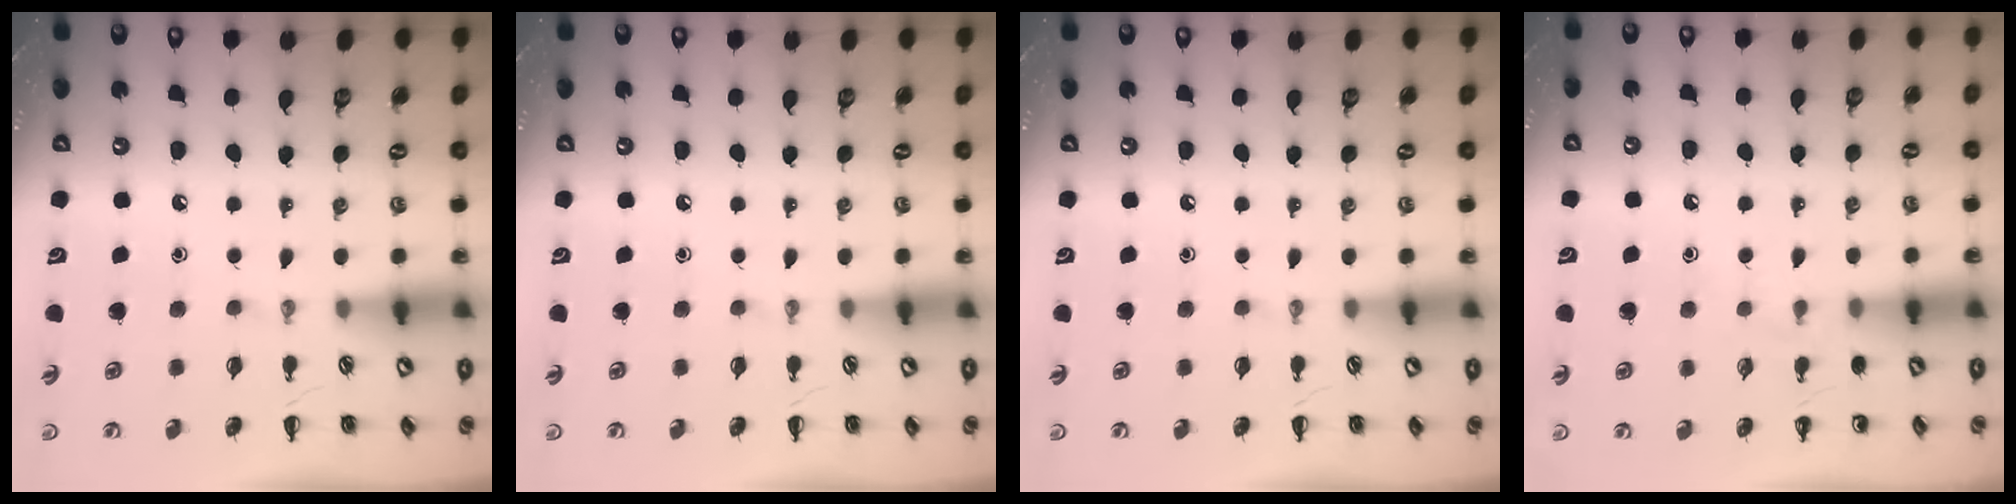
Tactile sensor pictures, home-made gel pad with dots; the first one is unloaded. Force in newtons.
{"total": 0.0}
{"total": 0.0}
{"total": 5.1, "press": 4.8, "slide": 1.9}